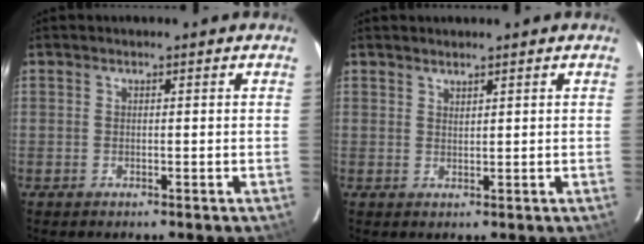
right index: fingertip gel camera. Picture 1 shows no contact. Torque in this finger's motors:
{"motor_torque": [-0.08, 0.06, -0.02, 0.00]}